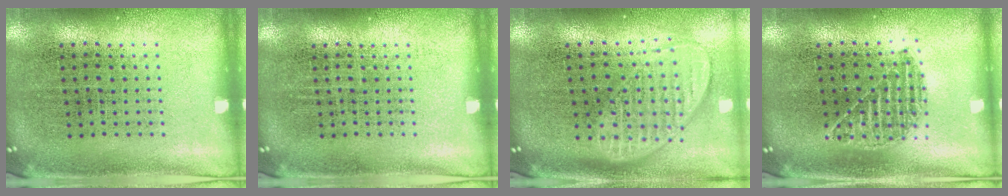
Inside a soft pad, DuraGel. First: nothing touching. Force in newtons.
{"total": 0.0}
{"total": 1.9, "press": 1.5, "slide": 1.1}
{"total": 1.2, "press": 1.1, "slide": 0.5}